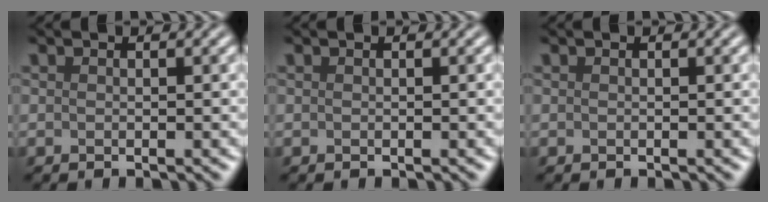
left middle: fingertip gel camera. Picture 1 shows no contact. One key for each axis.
{"total": 0.0}
{"total": 0.0}